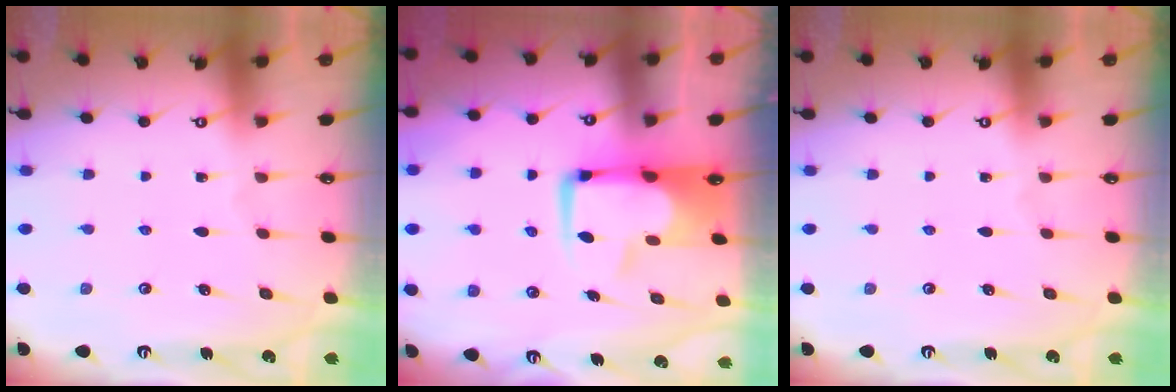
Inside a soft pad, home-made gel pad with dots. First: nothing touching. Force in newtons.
{"total": 9.0, "press": 8.8, "slide": 1.4}
{"total": 0.0}